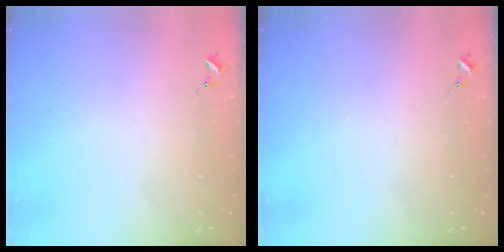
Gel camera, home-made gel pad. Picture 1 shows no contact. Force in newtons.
{"total": 0.0}